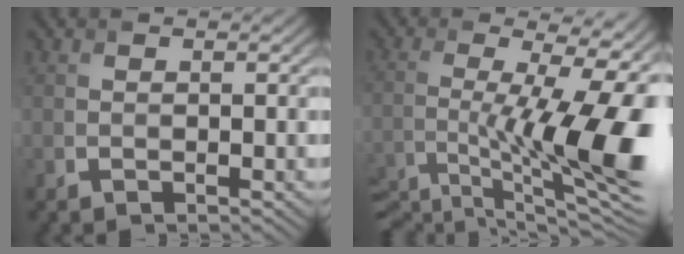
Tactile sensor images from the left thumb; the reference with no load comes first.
{"total": 16.7, "force": [-5.0, 4.6, 15.3], "torque": [-0.242, -0.023, -0.075]}